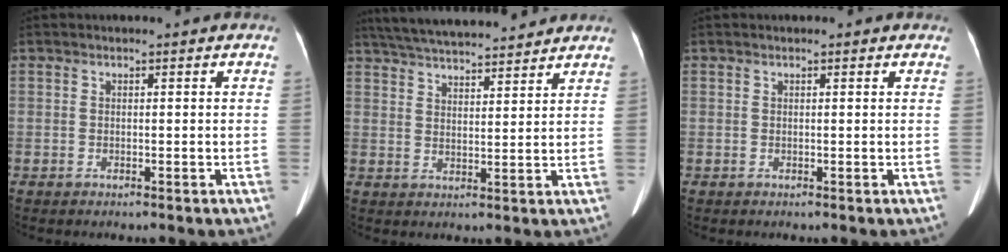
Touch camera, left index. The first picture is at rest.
{"total": 16.5, "force": [15.0, 2.6, 6.3], "torque": [-0.112, 0.039, 0.227]}
{"total": 0.8, "force": [0.6, 0.5, 0.1], "torque": [-0.005, 0.012, 0.007]}